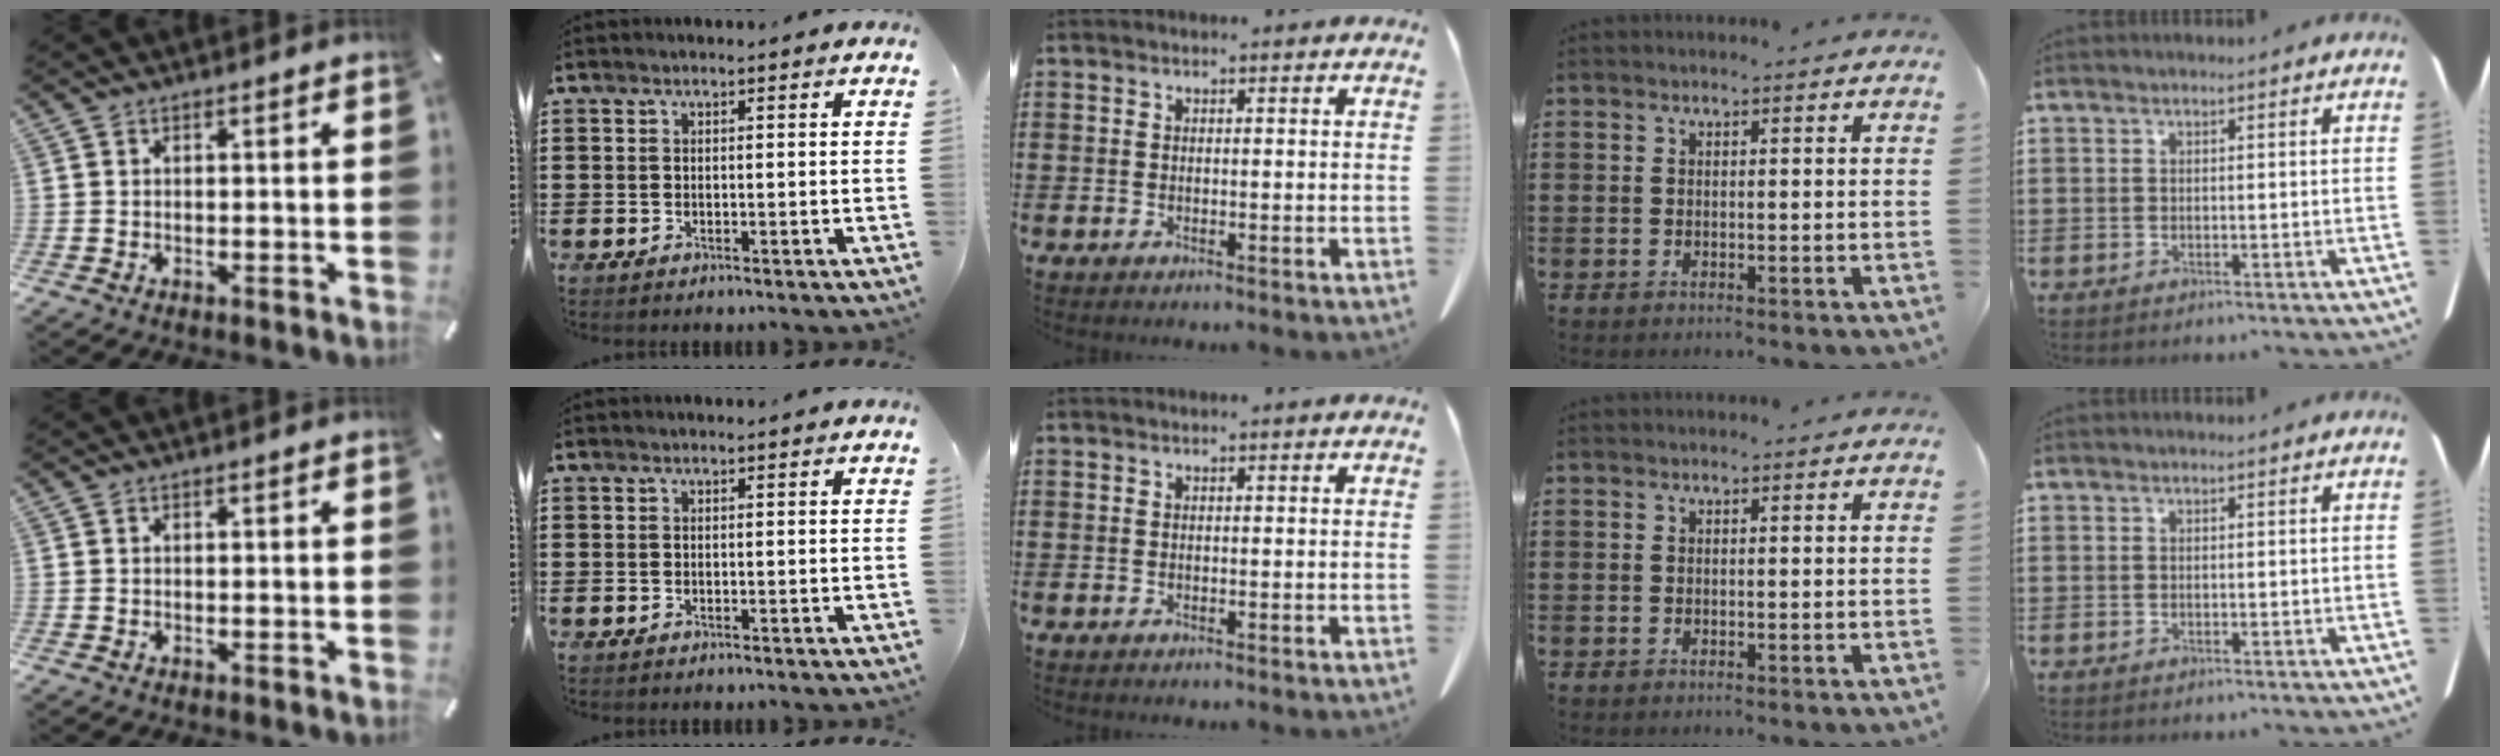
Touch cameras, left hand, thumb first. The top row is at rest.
{}